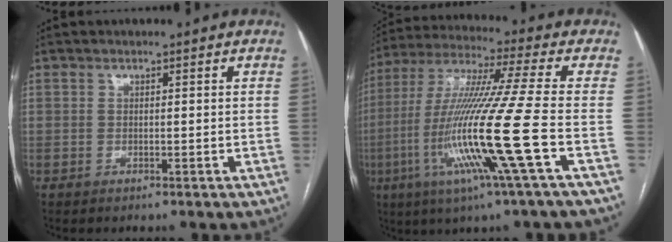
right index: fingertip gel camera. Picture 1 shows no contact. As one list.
[{"total": 18.7, "force": [-5.5, -2.2, 17.8], "torque": [-0.361, -0.023, -0.115]}]